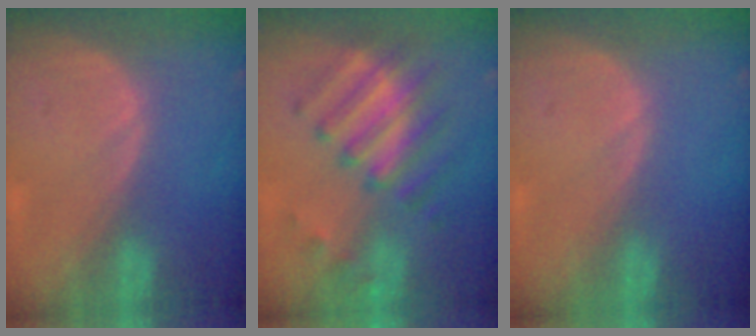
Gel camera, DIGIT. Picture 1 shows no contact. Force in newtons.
{"total": 8.2, "press": 8.1, "slide": 1.2}
{"total": 0.0}